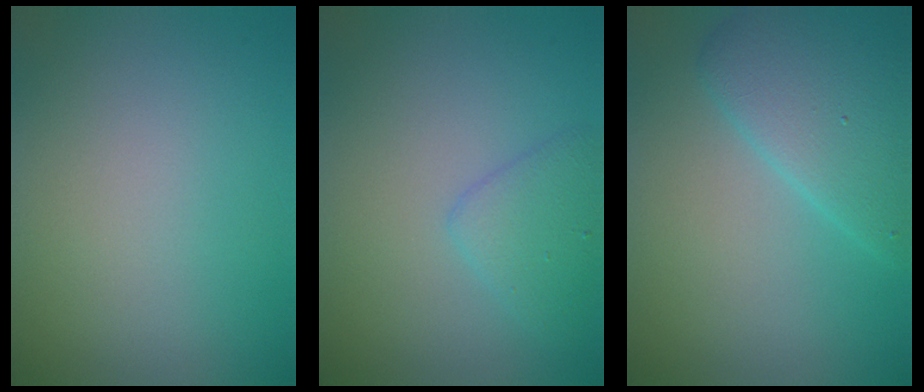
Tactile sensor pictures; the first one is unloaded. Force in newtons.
{"total": 2.3, "press": 2.3, "slide": 0.0}
{"total": 5.3, "press": 5.3, "slide": 0.3}